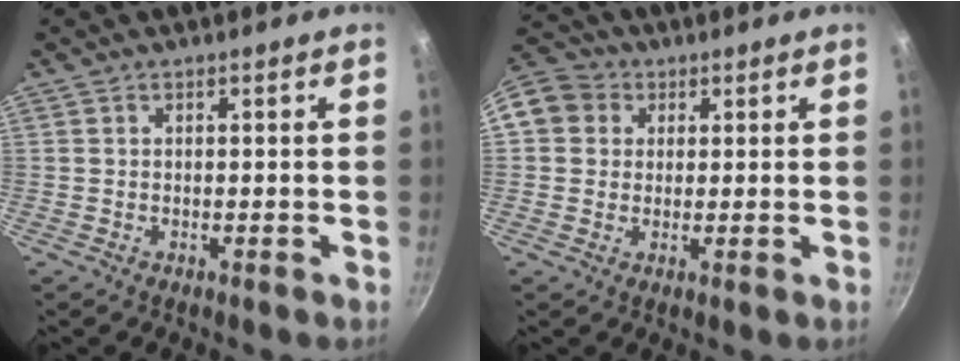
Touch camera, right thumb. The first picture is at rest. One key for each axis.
{"total": 10.3, "fx": 2.3, "fy": 9.2, "fz": 4.1, "tx": -0.067, "ty": 0.025, "tz": 0.029}